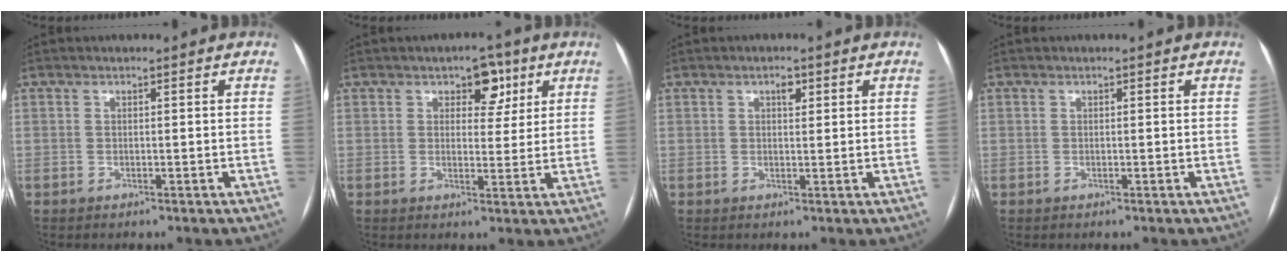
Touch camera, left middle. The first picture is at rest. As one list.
[{"total": 4.7, "force": [2.5, 2.8, 2.8], "torque": [-0.027, 0.007, 0.033]}, {"total": 1.7, "force": [0.8, 0.8, 1.2], "torque": [-0.020, 0.003, 0.013]}, {"total": 0.0}]